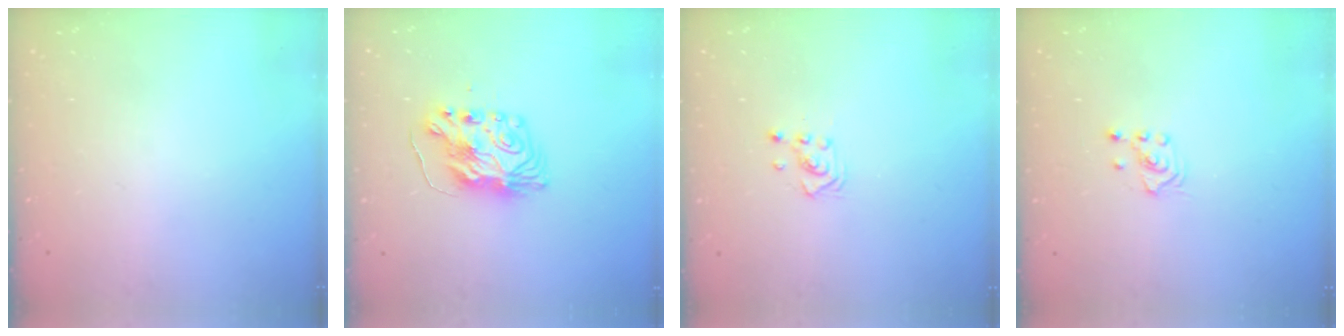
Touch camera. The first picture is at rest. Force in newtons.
{"total": 9.0, "press": 9.0, "slide": 0.6}
{"total": 2.8, "press": 2.8, "slide": 0.3}
{"total": 2.1, "press": 2.1, "slide": 0.1}